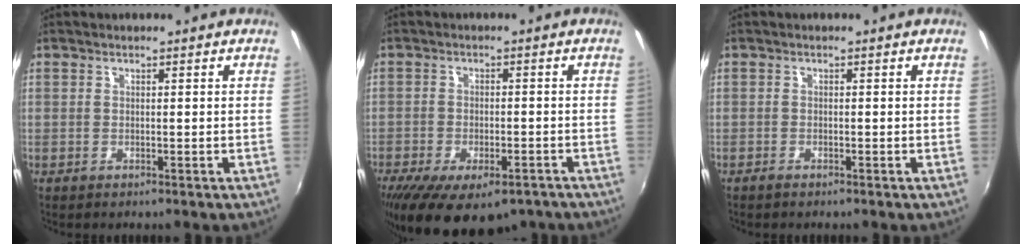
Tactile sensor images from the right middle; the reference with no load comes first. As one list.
[{"total": 16.5, "force": [-11.1, 6.9, 10.0], "torque": [-0.202, -0.043, -0.157]}, {"total": 1.0, "force": [-0.9, 0.3, 0.4], "torque": [-0.009, -0.004, -0.020]}]